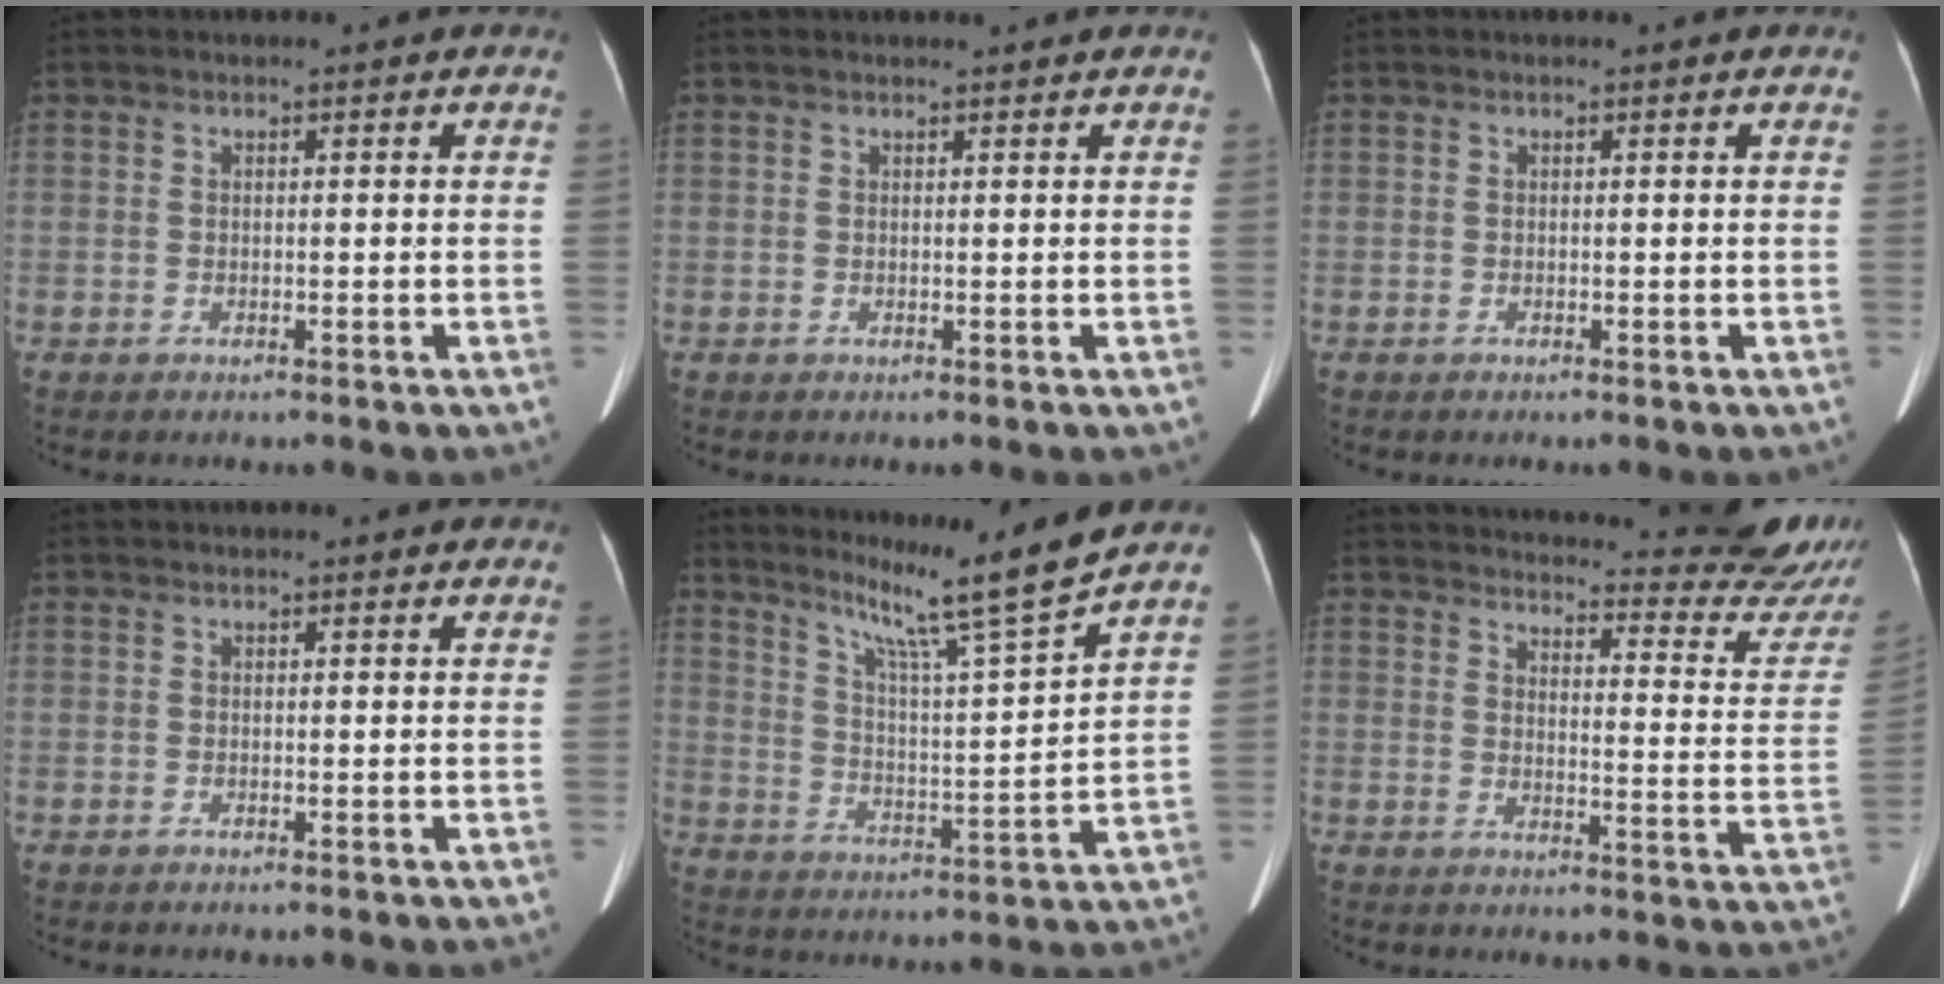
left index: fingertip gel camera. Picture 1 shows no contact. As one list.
[{"total": 2.9, "force": [2.8, 0.1, 0.9], "torque": [-0.008, 0.003, 0.031]}, {"total": 1.1, "force": [0.9, 0.2, 0.4], "torque": [-0.002, 0.002, 0.007]}, {"total": 1.7, "force": [1.5, 0.3, 0.6], "torque": [-0.005, 0.003, 0.013]}, {"total": 13.2, "force": [10.9, -2.5, 7.1], "torque": [-0.117, -0.042, 0.173]}, {"total": 25.8, "force": [24.6, 1.9, 7.7], "torque": [-0.097, -0.135, 0.274]}]